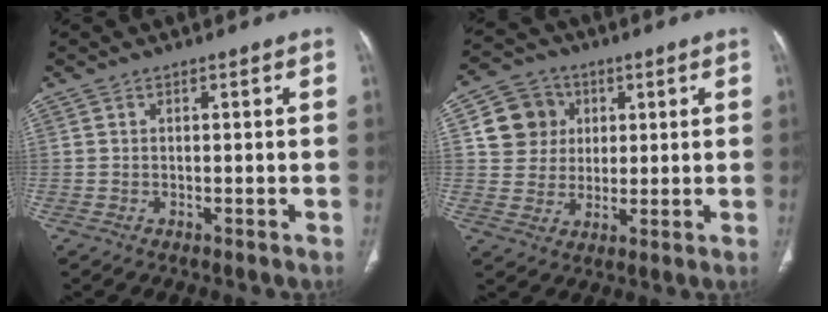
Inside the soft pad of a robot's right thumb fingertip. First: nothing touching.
{"total": 9.4, "force": [2.6, 8.7, 2.6], "torque": [-0.017, 0.001, 0.044]}